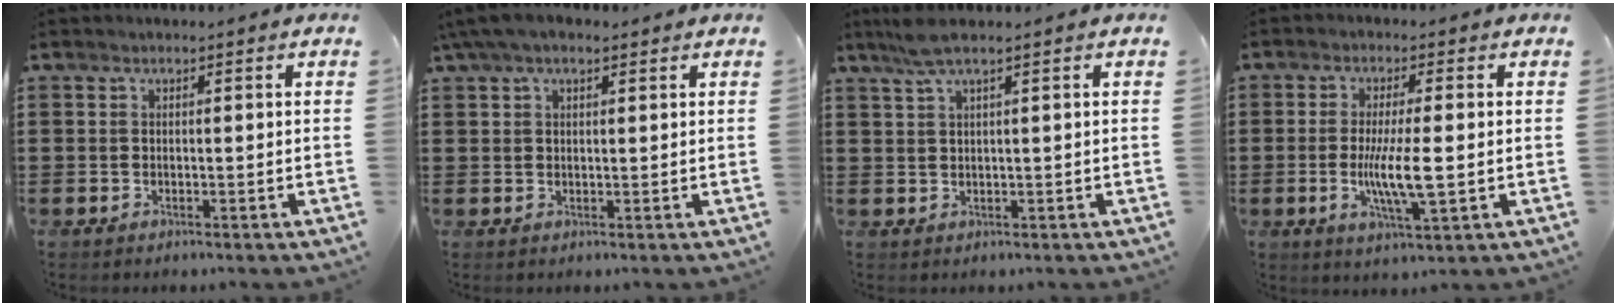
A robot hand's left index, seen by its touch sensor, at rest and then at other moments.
{"total": 3.8, "force": [2.3, 1.4, 2.7], "torque": [-0.057, 0.007, 0.043]}
{"total": 2.4, "force": [1.7, 0.2, 1.7], "torque": [-0.037, 0.001, 0.031]}
{"total": 7.3, "force": [-0.8, 1.1, 7.1], "torque": [-0.136, -0.011, -0.018]}